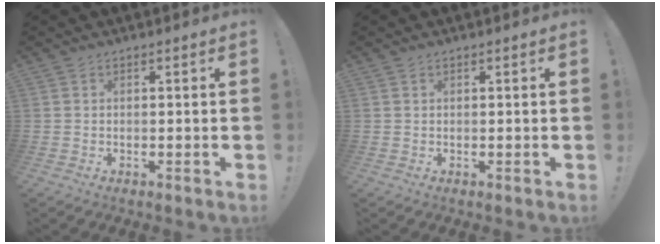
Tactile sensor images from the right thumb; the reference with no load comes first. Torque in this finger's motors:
{"motor_torque": [-0.11, -0.20, -0.15, 0.09, 0.00]}